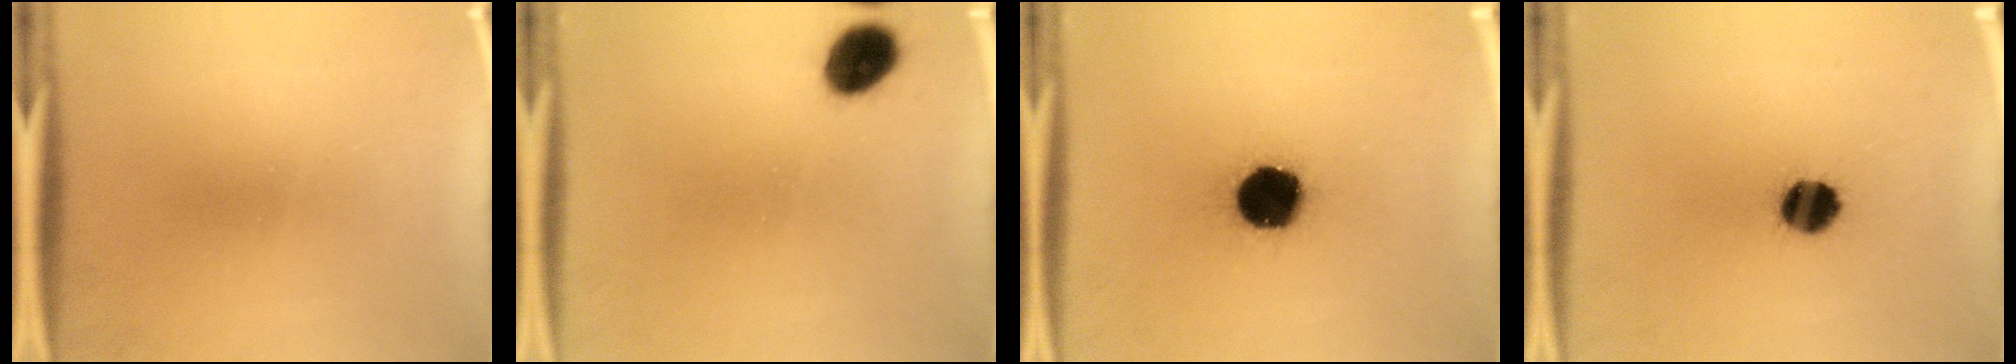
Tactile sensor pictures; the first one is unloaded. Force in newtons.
{"total": 6.9}
{"total": 16.7}
{"total": 7.9}